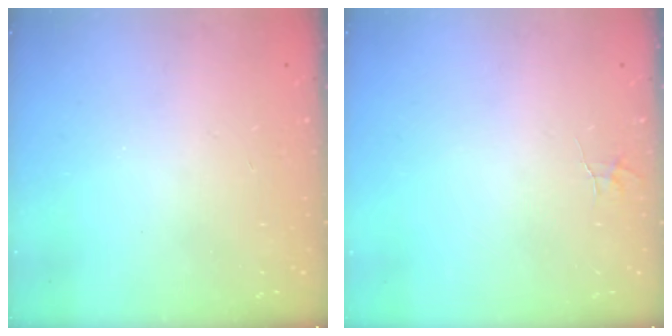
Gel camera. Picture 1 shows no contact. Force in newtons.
{"total": 3.0, "press": 3.0, "slide": 0.4}